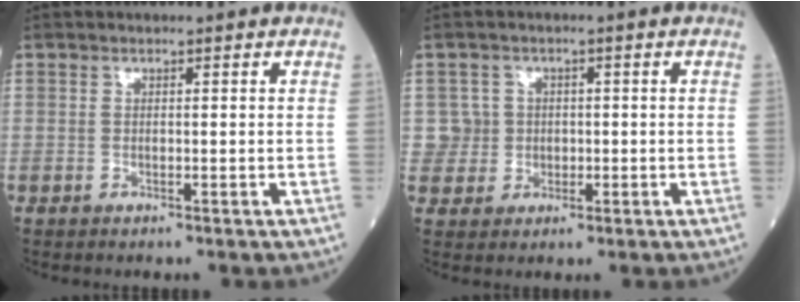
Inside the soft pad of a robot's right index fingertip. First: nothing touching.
{"total": 4.0, "force": [0.4, 3.9, -0.5], "torque": [0.029, 0.011, 0.007]}